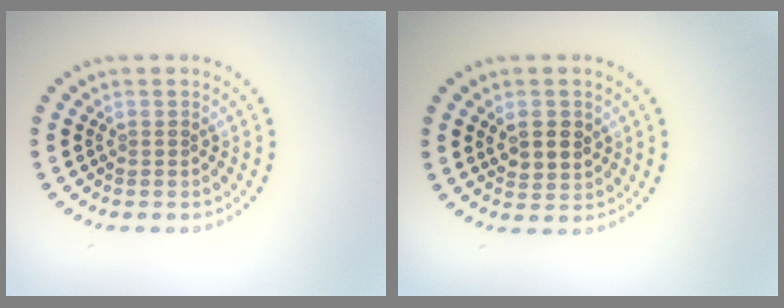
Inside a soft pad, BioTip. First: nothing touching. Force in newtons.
{"total": 2.8, "press": 2.6, "slide": 0.8}